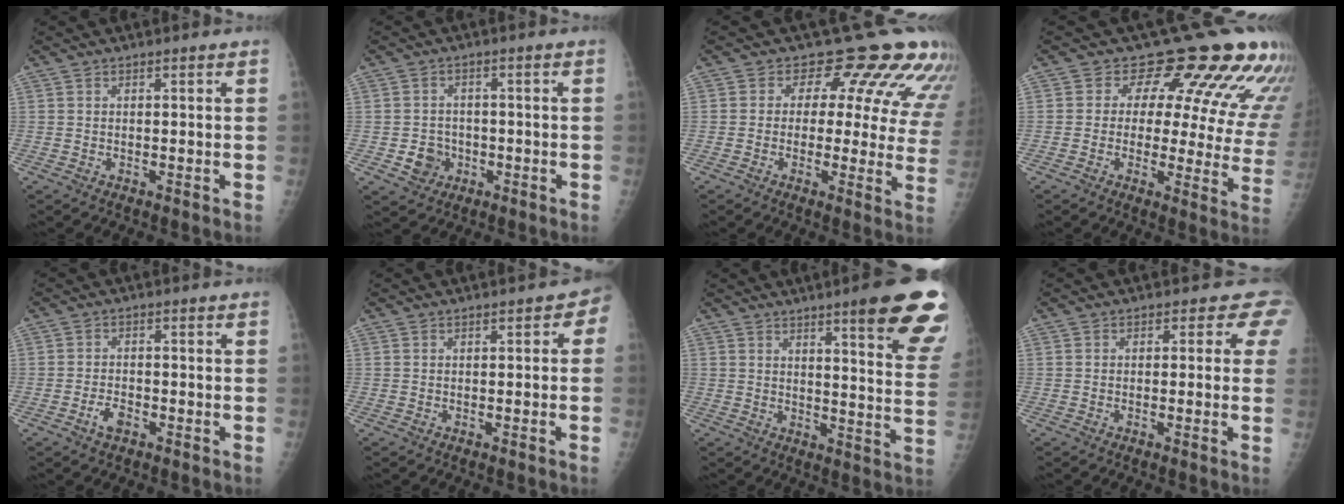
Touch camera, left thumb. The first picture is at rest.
{"total": 4.6, "force": [-1.5, 4.1, 1.3], "torque": [0.002, 0.010, -0.021]}
{"total": 14.2, "force": [9.6, 6.8, 8.0], "torque": [-0.042, -0.042, 0.083]}
{"total": 17.6, "force": [12.4, 7.2, 10.2], "torque": [-0.073, -0.060, 0.125]}
{"total": 2.9, "force": [-1.7, 1.5, 1.7], "torque": [-0.029, 0.012, -0.032]}
{"total": 2.0, "force": [-0.3, 1.4, 1.4], "torque": [0.008, 0.011, -0.012]}
{"total": 17.7, "force": [11.2, 2.5, 13.5], "torque": [-0.138, -0.052, 0.128]}
{"total": 2.7, "force": [1.0, 2.1, 1.3], "torque": [0.015, 0.001, -0.014]}